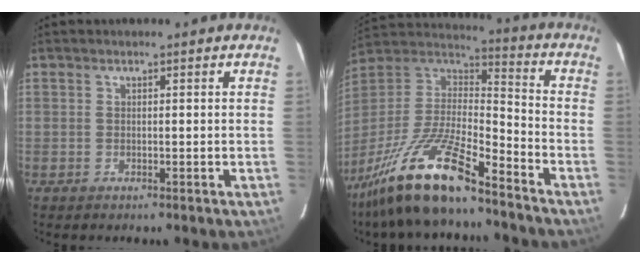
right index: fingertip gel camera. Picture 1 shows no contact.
{"total": 18.2, "force": [-13.4, 3.1, 11.8], "torque": [-0.251, -0.010, -0.252]}